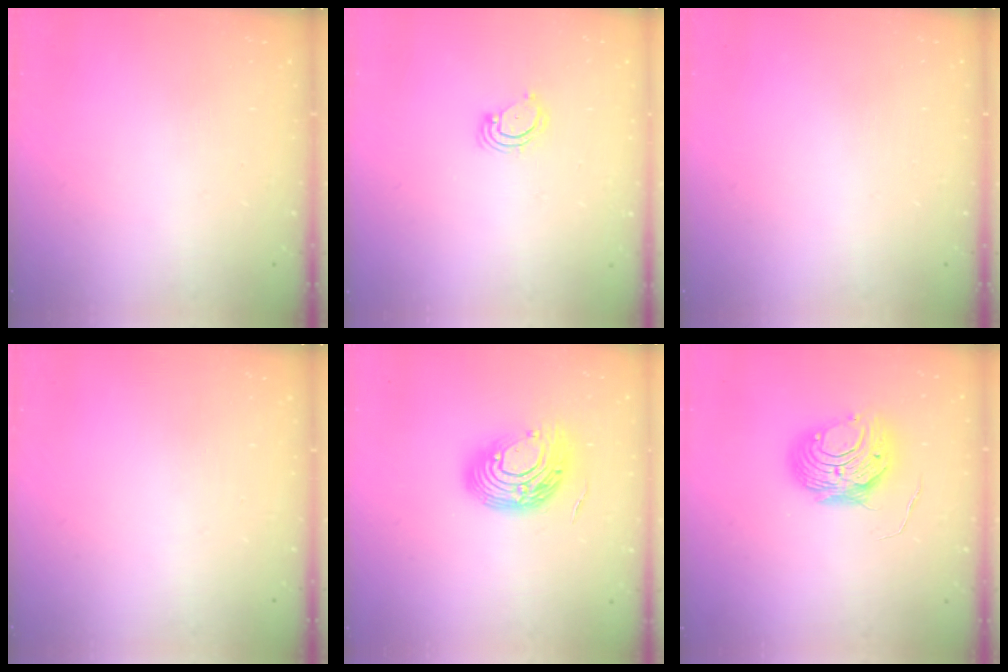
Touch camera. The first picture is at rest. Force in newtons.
{"total": 3.8, "press": 3.8, "slide": 0.3}
{"total": 0.0}
{"total": 0.0}
{"total": 15.3, "press": 15.3, "slide": 0.9}
{"total": 9.4, "press": 9.4, "slide": 1.0}